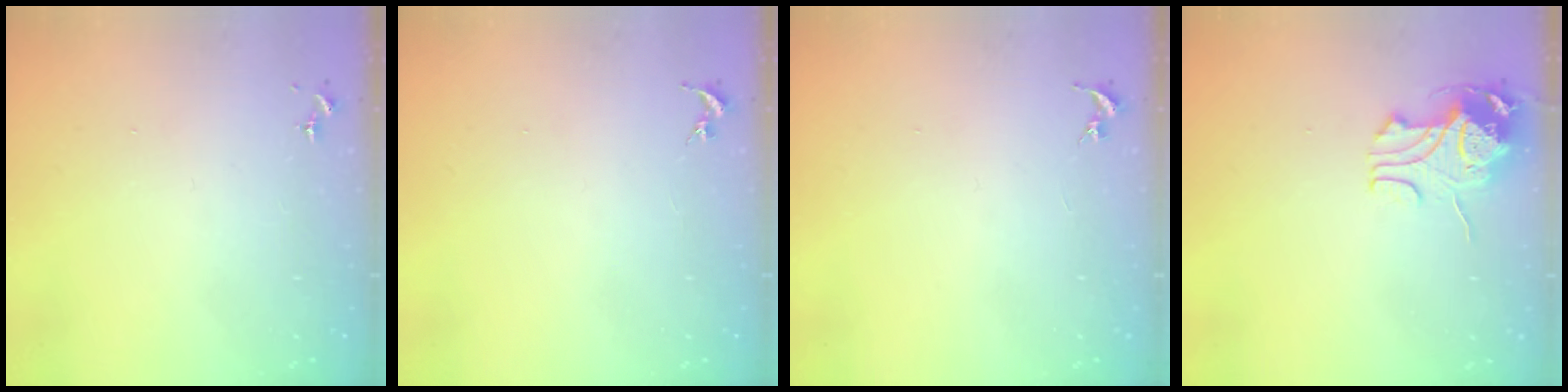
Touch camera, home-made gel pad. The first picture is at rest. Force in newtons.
{"total": 0.0}
{"total": 0.0}
{"total": 9.9, "press": 9.9, "slide": 1.1}